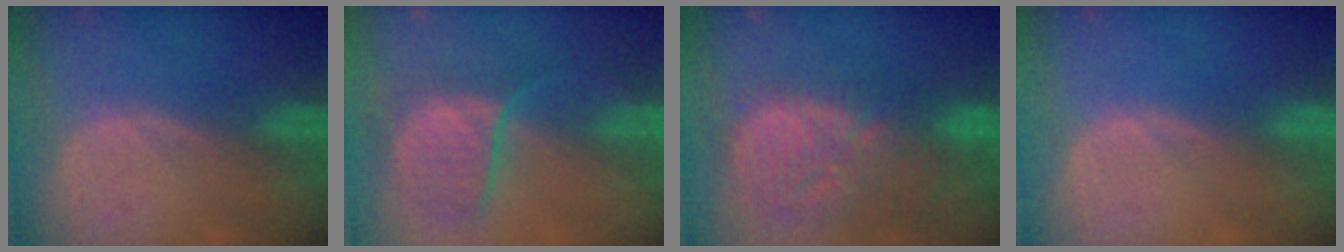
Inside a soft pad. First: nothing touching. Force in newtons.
{"total": 7.9, "press": 7.8, "slide": 1.3}
{"total": 13.3, "press": 11.6, "slide": 6.5}
{"total": 0.0}